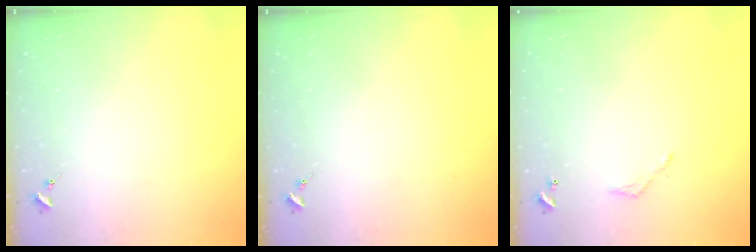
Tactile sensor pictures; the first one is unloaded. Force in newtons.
{"total": 0.0}
{"total": 3.2, "press": 3.2, "slide": 0.2}